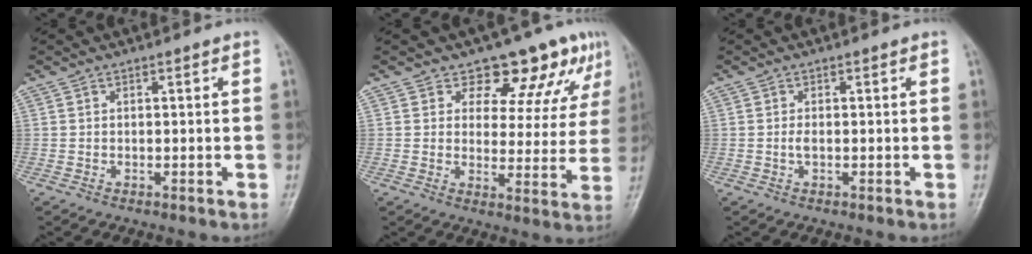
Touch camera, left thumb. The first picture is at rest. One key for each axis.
{"total": 11.8, "fx": 8.7, "fy": 6.2, "fz": 5.1, "tx": -0.017, "ty": -0.047, "tz": 0.099}
{"total": 1.0, "fx": 0.0, "fy": 0.4, "fz": 1.0, "tx": -0.020, "ty": -0.001, "tz": -0.001}